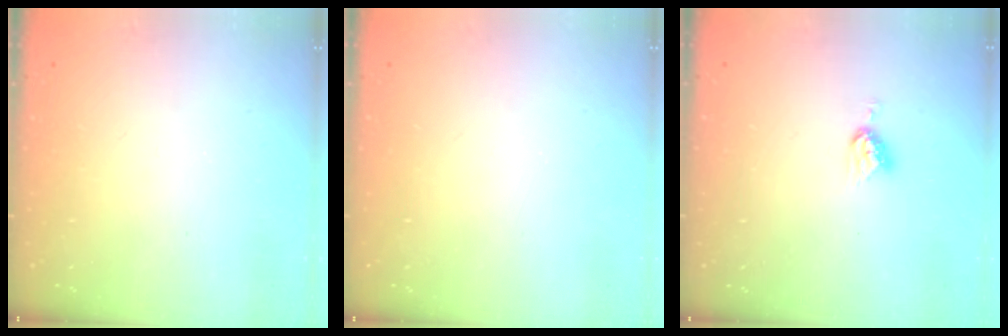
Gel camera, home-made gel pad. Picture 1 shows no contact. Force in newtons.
{"total": 0.0}
{"total": 4.5, "press": 4.4, "slide": 0.5}